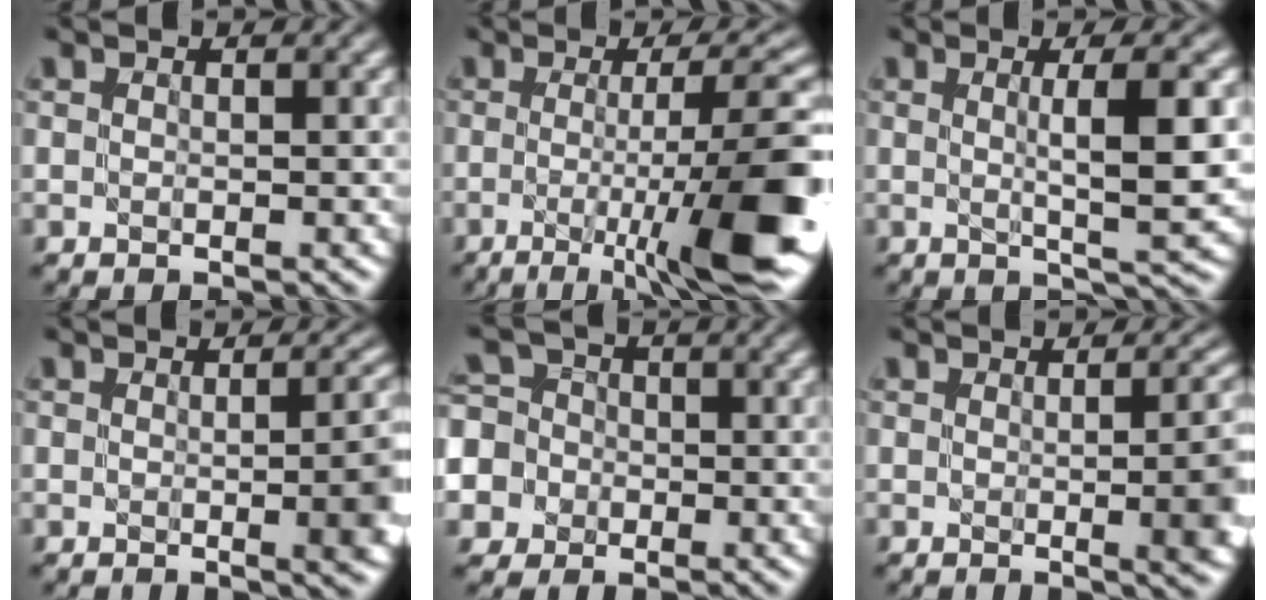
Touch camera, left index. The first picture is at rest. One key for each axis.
{"total": 12.3, "fx": -2.7, "fy": 2.6, "fz": 11.7, "tx": -0.154, "ty": -0.005, "tz": -0.038}
{"total": 6.2, "fx": 0.6, "fy": 1.3, "fz": 6.0, "tx": -0.082, "ty": 0.003, "tz": 0.010}
{"total": 8.7, "fx": -0.3, "fy": 3.7, "fz": 7.9, "tx": -0.046, "ty": 0.004, "tz": -0.004}
{"total": 9.2, "fx": -3.3, "fy": 8.3, "fz": 2.5, "tx": -0.071, "ty": 0.000, "tz": -0.089}
{"total": 9.5, "fx": -0.2, "fy": 4.1, "fz": 8.6, "tx": -0.047, "ty": 0.005, "tz": -0.001}